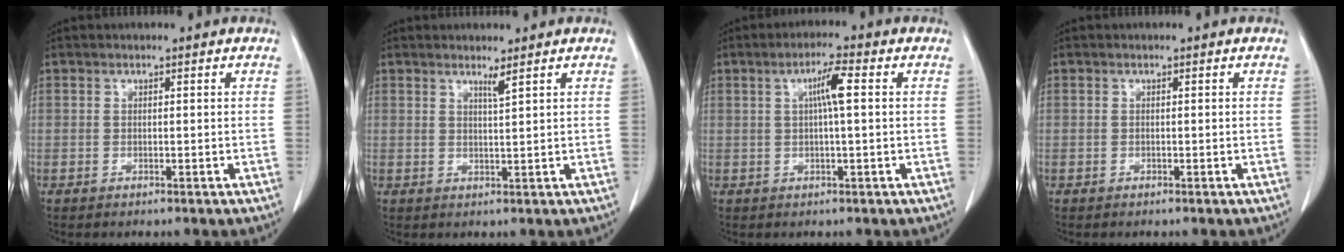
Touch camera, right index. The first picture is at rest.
{"total": 1.6, "force": [1.2, -0.5, 0.9], "torque": [-0.019, -0.011, 0.024]}
{"total": 4.4, "force": [1.0, 0.4, 4.2], "torque": [-0.075, 0.010, 0.015]}
{"total": 0.0}